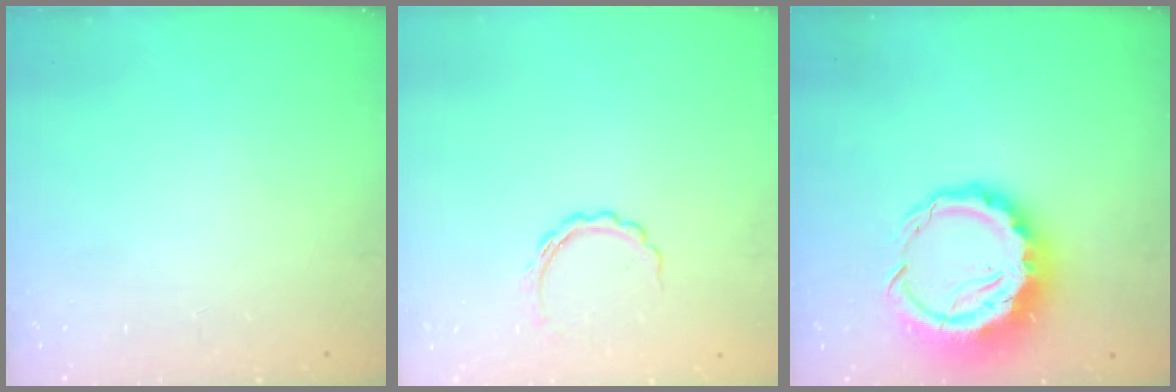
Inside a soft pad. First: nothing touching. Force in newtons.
{"total": 5.3, "press": 5.2, "slide": 1.0}
{"total": 12.5, "press": 12.2, "slide": 3.1}